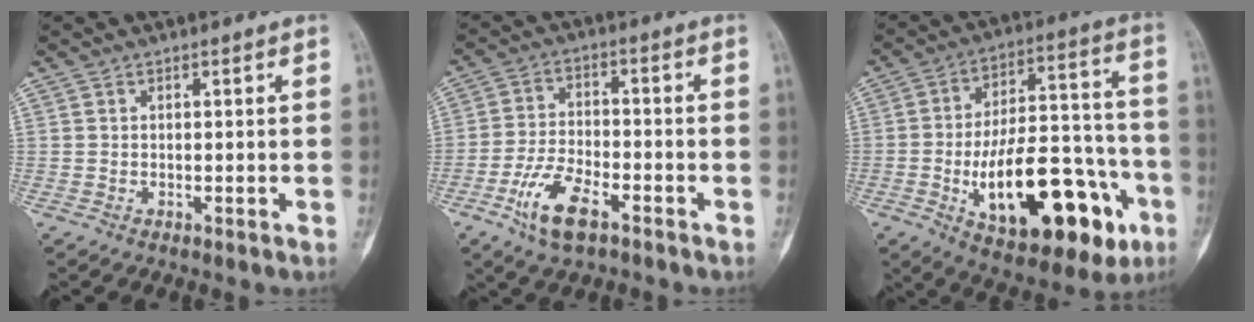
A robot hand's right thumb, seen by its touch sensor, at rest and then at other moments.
{"total": 9.7, "force": [-5.2, 4.3, 7.0], "torque": [-0.140, 0.019, -0.097]}
{"total": 26.9, "force": [-9.8, 11.7, 22.2], "torque": [-0.321, 0.042, -0.132]}